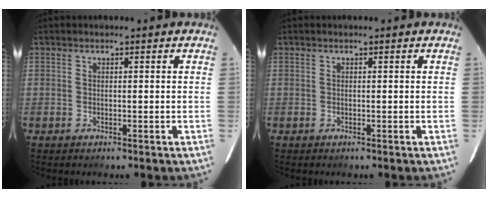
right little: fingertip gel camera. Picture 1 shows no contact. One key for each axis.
{"total": 0.0}